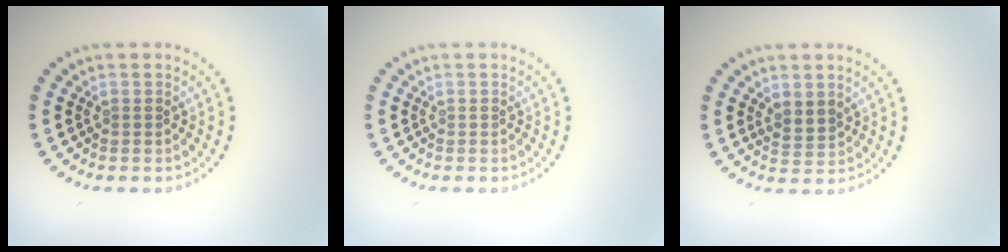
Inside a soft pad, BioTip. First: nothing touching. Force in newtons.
{"total": 0.0}
{"total": 1.8, "press": 1.5, "slide": 1.0}